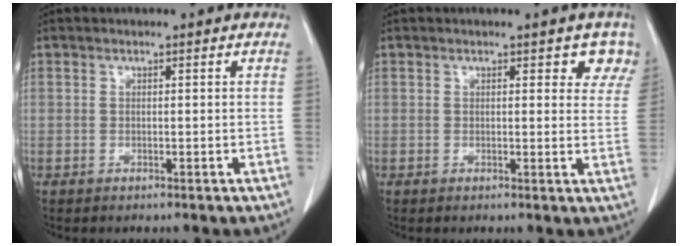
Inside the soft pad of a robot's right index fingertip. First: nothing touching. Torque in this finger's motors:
{"motor_torque": [0.08, 0.15, 0.02, 0.00]}